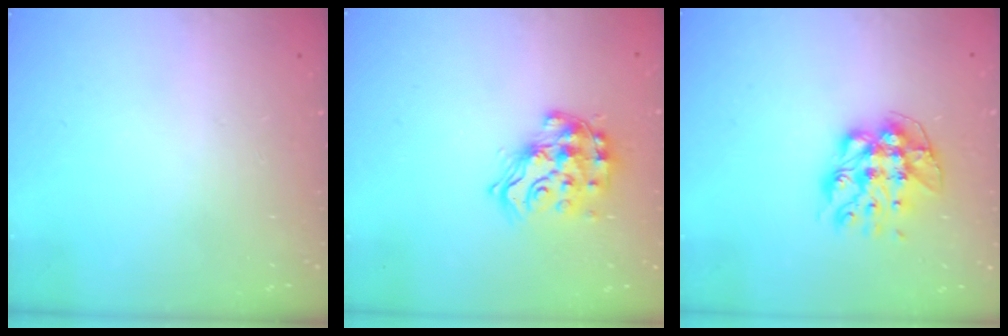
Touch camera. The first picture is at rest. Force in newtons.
{"total": 15.9, "press": 15.8, "slide": 1.1}
{"total": 11.7, "press": 11.6, "slide": 1.1}